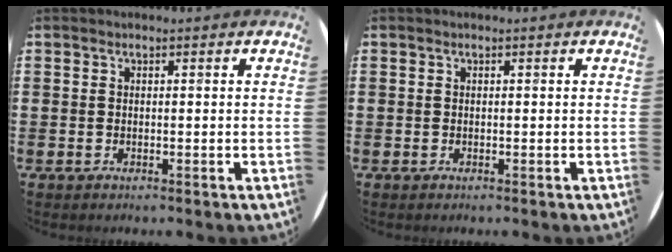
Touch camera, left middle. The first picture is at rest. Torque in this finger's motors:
{"motor_torque": [0.61, -0.94, -0.02, 0.02]}